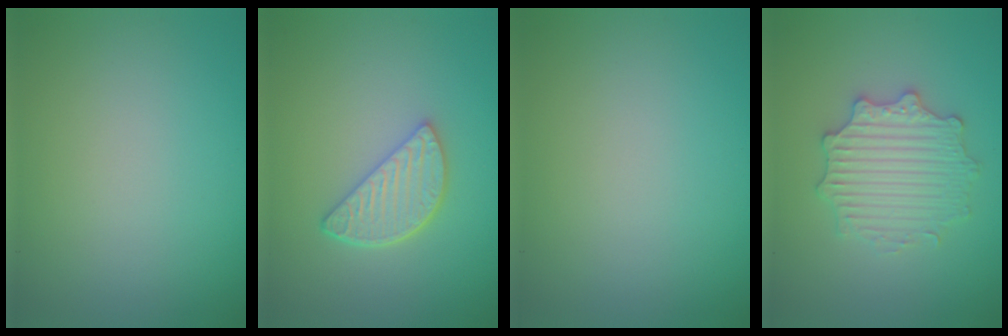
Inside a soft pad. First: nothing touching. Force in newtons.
{"total": 3.5, "press": 2.9, "slide": 2.0}
{"total": 0.0}
{"total": 3.6, "press": 3.5, "slide": 0.8}